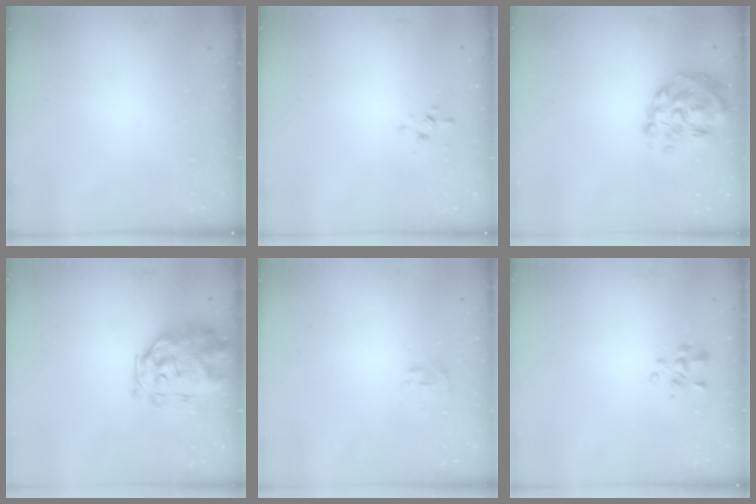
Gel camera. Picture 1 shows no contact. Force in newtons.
{"total": 1.8, "press": 1.7, "slide": 0.4}
{"total": 12.7, "press": 12.1, "slide": 3.6}
{"total": 3.7, "press": 3.3, "slide": 1.6}
{"total": 2.3, "press": 2.1, "slide": 0.9}
{"total": 3.7, "press": 3.7, "slide": 0.7}